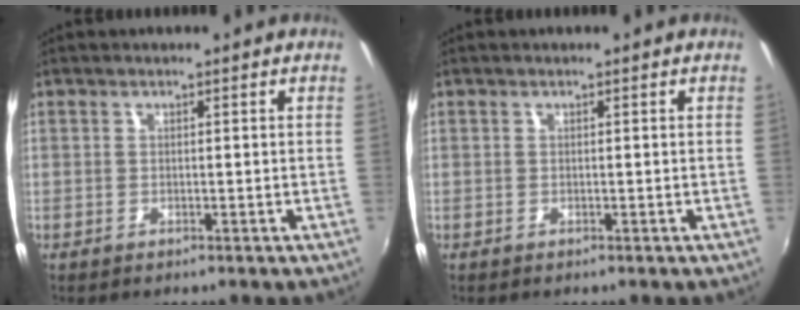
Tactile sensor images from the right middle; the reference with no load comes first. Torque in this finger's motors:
{"motor_torque": [0.00, 0.00, 0.00, 0.00]}